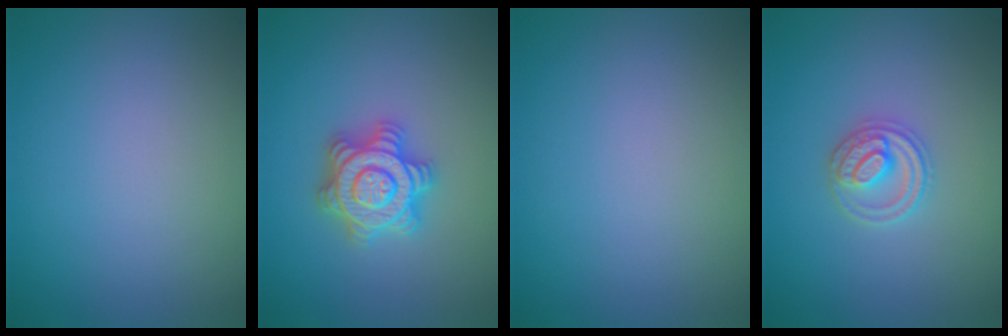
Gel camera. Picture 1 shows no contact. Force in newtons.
{"total": 4.8, "press": 4.8, "slide": 0.6}
{"total": 0.0}
{"total": 2.8, "press": 2.8, "slide": 0.3}